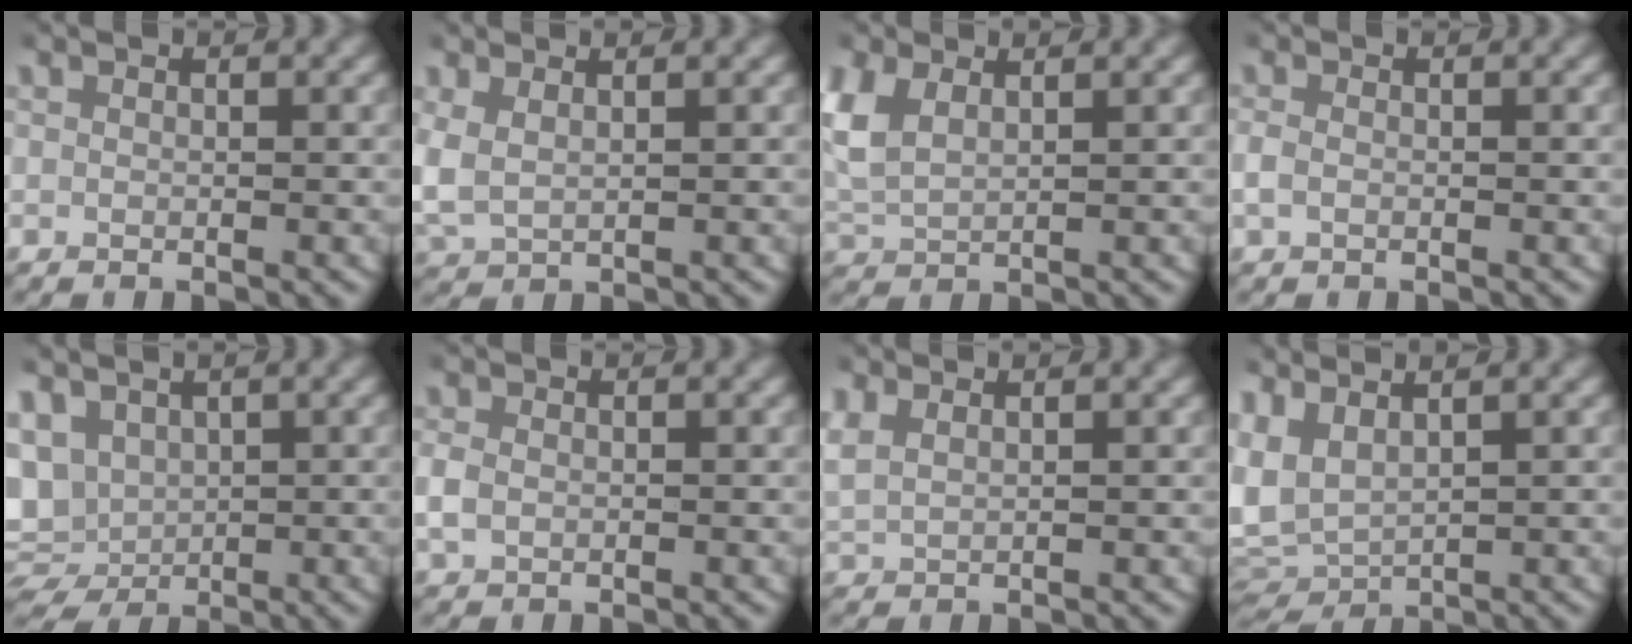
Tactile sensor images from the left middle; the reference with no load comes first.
{"total": 5.0, "force": [0.3, 4.4, 2.3], "torque": [-0.089, -0.015, 0.013]}
{"total": 5.2, "force": [1.4, 4.0, 3.0], "torque": [-0.105, -0.007, 0.033]}
{"total": 1.3, "force": [-0.4, 1.0, 0.8], "torque": [-0.030, -0.001, -0.006]}
{"total": 9.4, "force": [0.8, 8.7, 3.5], "torque": [-0.113, -0.030, 0.021]}
{"total": 2.0, "force": [-0.2, 1.7, 1.0], "torque": [-0.039, -0.001, 0.000]}
{"total": 2.9, "force": [1.3, 2.2, 1.4], "torque": [-0.050, 0.000, 0.031]}
{"total": 10.0, "force": [0.2, 9.1, 4.2], "torque": [-0.165, -0.038, 0.011]}